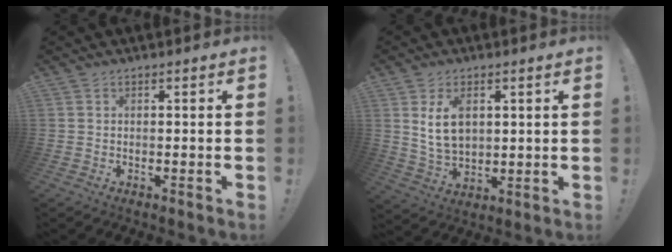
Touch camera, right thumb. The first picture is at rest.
{"total": 9.0, "force": [2.8, 5.8, 6.3], "torque": [-0.113, -0.003, 0.052]}